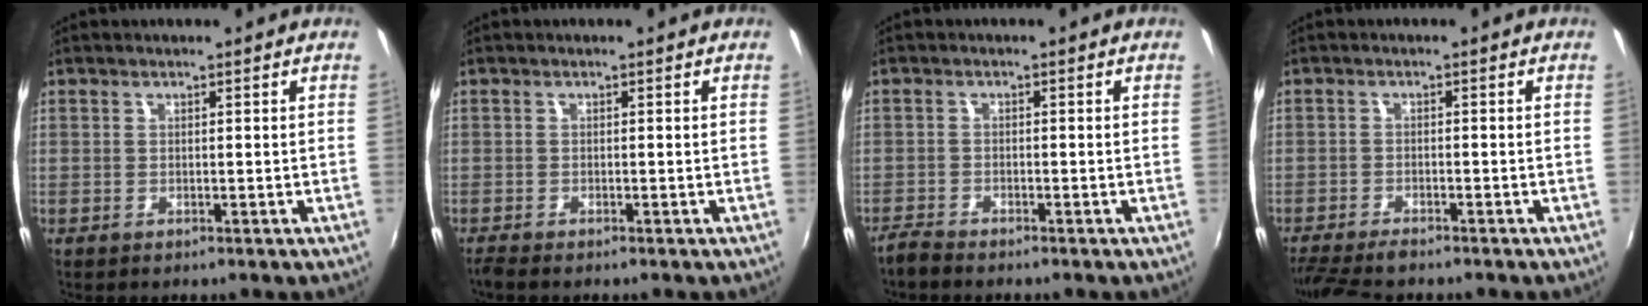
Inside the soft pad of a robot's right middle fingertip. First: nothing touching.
{"total": 1.3, "force": [-1.2, 0.0, 0.7], "torque": [-0.015, -0.006, -0.023]}
{"total": 2.3, "force": [-2.2, 0.2, 0.5], "torque": [-0.020, -0.008, -0.047]}
{"total": 7.5, "force": [-6.5, 1.3, 3.6], "torque": [-0.092, -0.029, -0.114]}